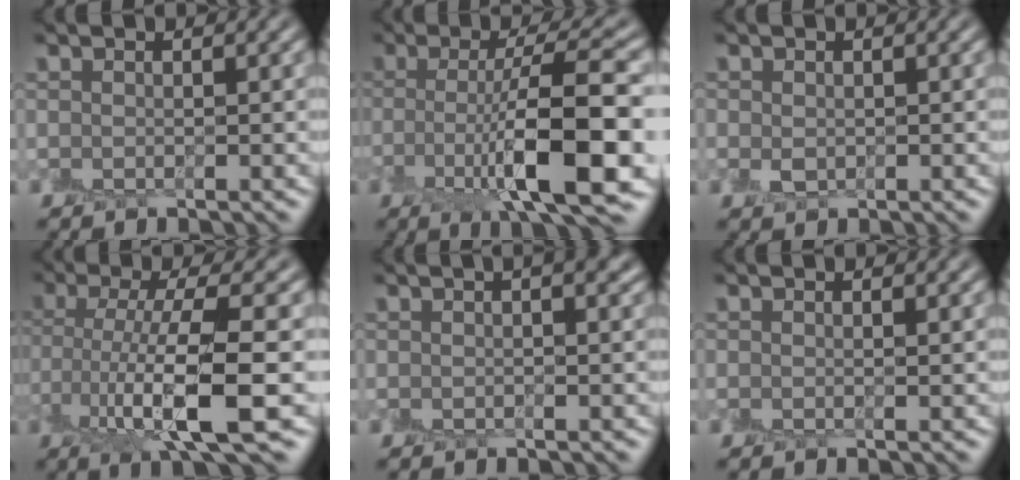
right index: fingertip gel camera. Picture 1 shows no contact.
{"total": 10.1, "force": [-2.1, 2.0, 9.6], "torque": [-0.148, 0.000, -0.037]}
{"total": 1.3, "force": [-0.1, 1.1, 0.7], "torque": [-0.016, -0.001, -0.001]}
{"total": 7.6, "force": [-2.0, 1.5, 7.2], "torque": [-0.140, -0.008, -0.031]}
{"total": 5.8, "force": [2.7, 2.6, 4.4], "torque": [-0.037, 0.024, 0.016]}
{"total": 0.7, "force": [0.5, 0.1, 0.5], "torque": [-0.008, 0.001, 0.009]}